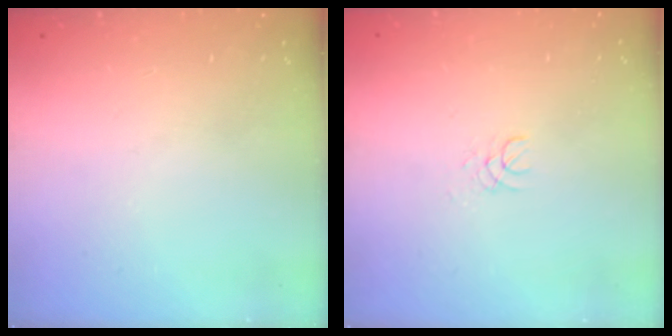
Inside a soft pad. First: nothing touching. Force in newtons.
{"total": 1.3, "press": 1.3, "slide": 0.1}